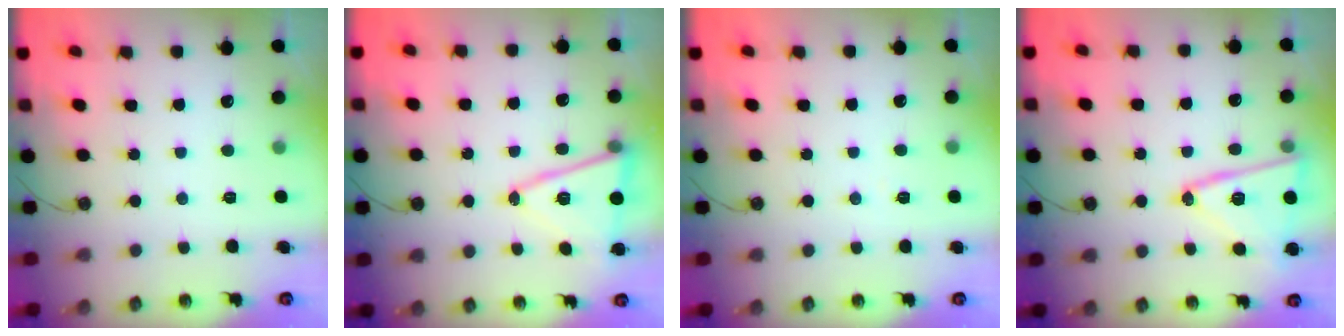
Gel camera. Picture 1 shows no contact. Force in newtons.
{"total": 13.1, "press": 12.6, "slide": 3.7}
{"total": 3.5, "press": 3.3, "slide": 1.3}
{"total": 16.6, "press": 16.5, "slide": 1.7}